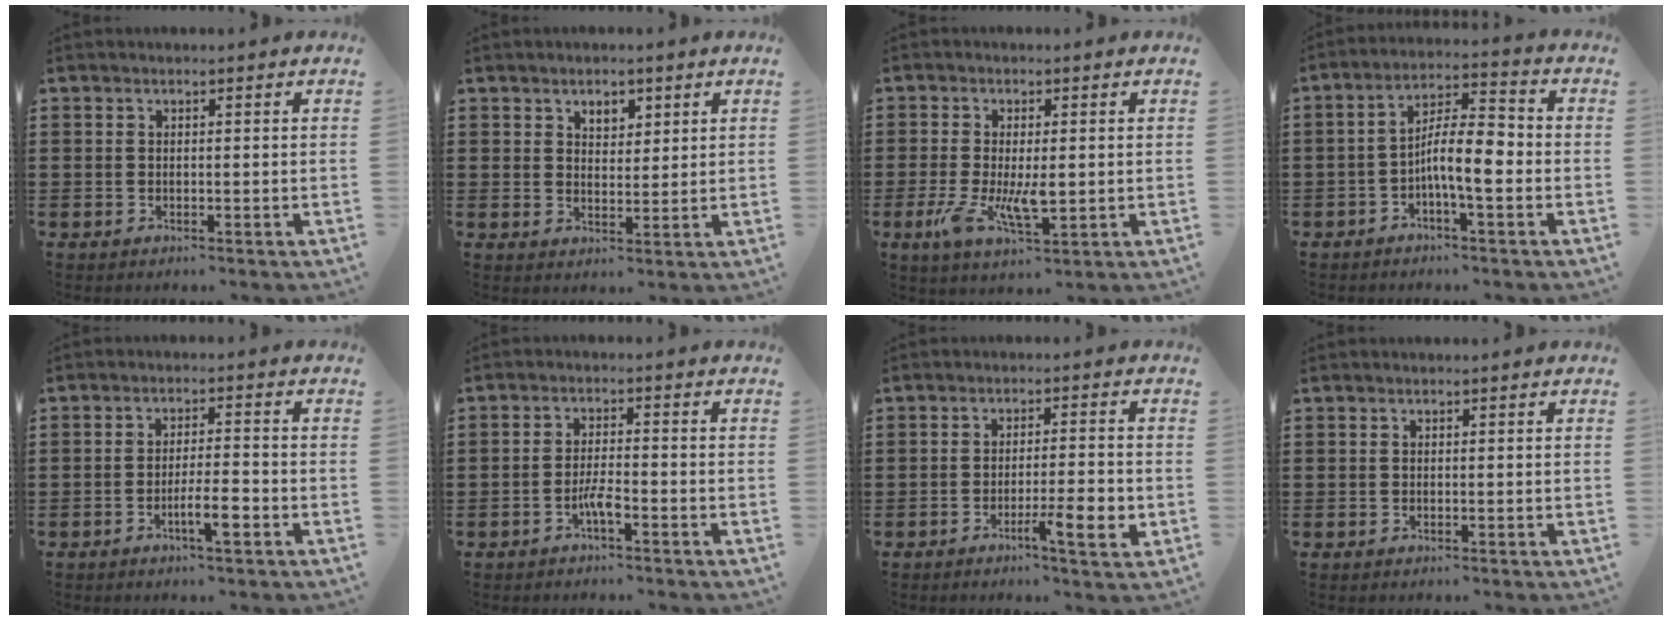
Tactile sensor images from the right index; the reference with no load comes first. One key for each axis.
{"total": 2.9, "fx": 2.0, "fy": 1.8, "fz": 1.2, "tx": -0.022, "ty": 0.003, "tz": 0.035}
{"total": 7.0, "fx": -1.0, "fy": 2.7, "fz": 6.3, "tx": -0.128, "ty": -0.007, "tz": -0.014}
{"total": 8.1, "fx": -1.8, "fy": 1.9, "fz": 7.6, "tx": -0.138, "ty": 0.005, "tz": -0.034}
{"total": 4.9, "fx": -2.3, "fy": 0.8, "fz": 4.2, "tx": -0.077, "ty": -0.002, "tz": -0.043}
{"total": 3.2, "fx": -1.8, "fy": 0.7, "fz": 2.5, "tx": -0.058, "ty": -0.003, "tz": -0.037}
{"total": 6.2, "fx": -2.7, "fy": 0.8, "fz": 5.6, "tx": -0.084, "ty": -0.006, "tz": -0.041}
{"total": 0.0}